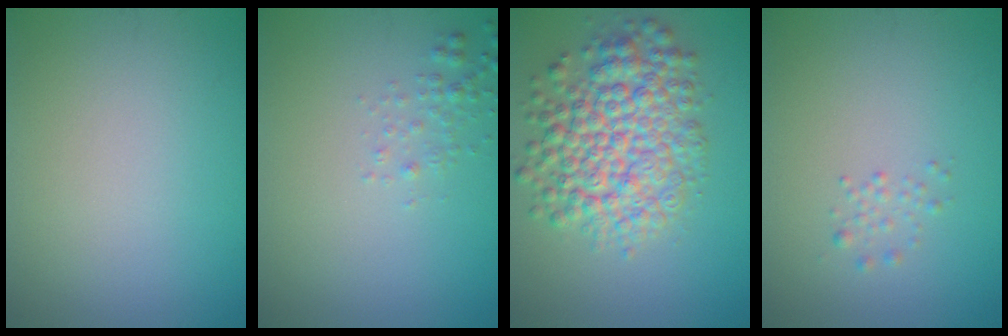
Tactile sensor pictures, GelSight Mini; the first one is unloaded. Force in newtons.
{"total": 1.1, "press": 1.1, "slide": 0.1}
{"total": 7.5, "press": 7.5, "slide": 0.3}
{"total": 0.8, "press": 0.8, "slide": 0.0}